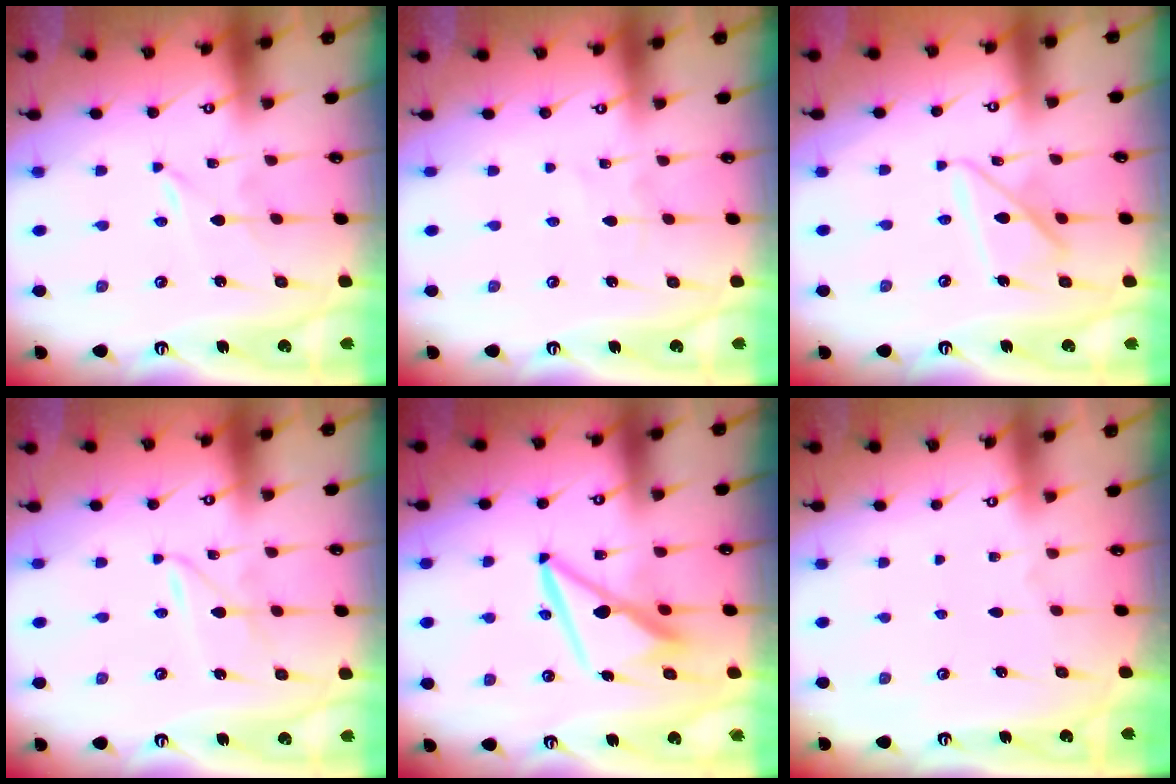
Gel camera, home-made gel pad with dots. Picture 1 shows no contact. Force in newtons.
{"total": 0.7, "press": 0.7, "slide": 0.0}
{"total": 10.2, "press": 10.1, "slide": 0.9}
{"total": 2.5, "press": 2.5, "slide": 0.3}
{"total": 9.9, "press": 9.8, "slide": 1.6}
{"total": 0.0}